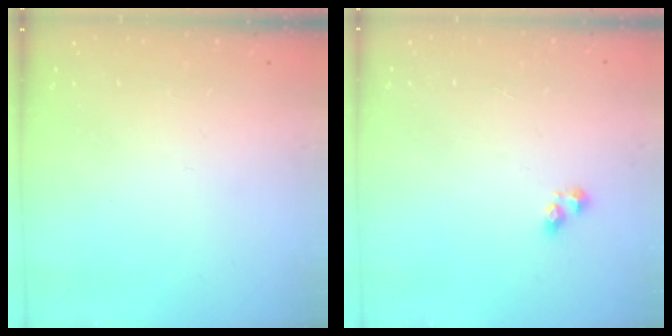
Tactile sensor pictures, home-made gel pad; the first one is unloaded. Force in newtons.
{"total": 2.9, "press": 2.9, "slide": 0.4}